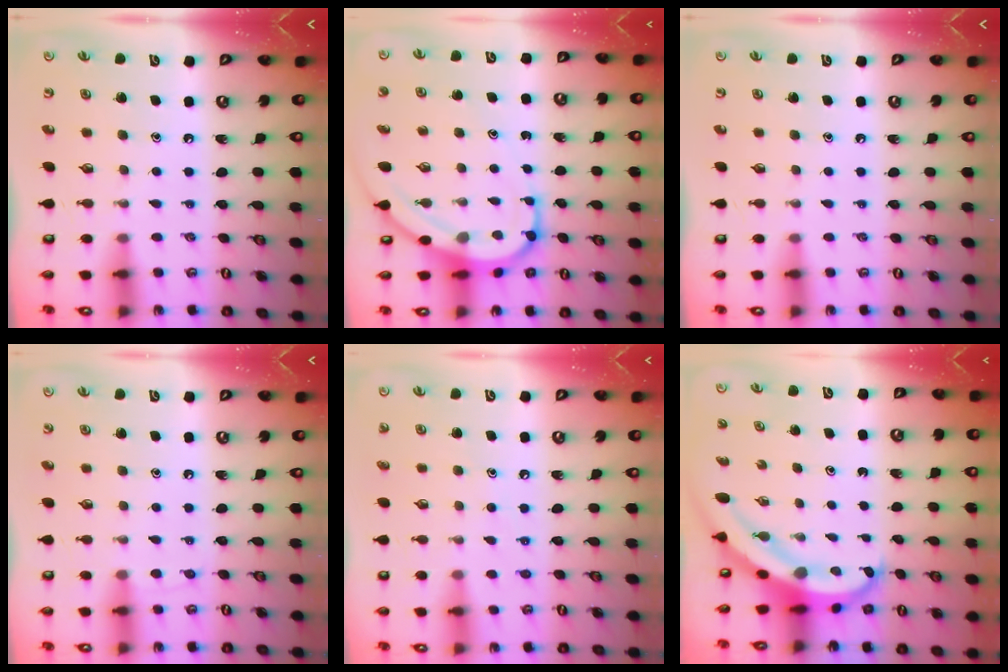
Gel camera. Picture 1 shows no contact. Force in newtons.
{"total": 8.9, "press": 8.9, "slide": 0.3}
{"total": 0.0}
{"total": 4.7, "press": 4.7, "slide": 0.6}
{"total": 6.9, "press": 6.9, "slide": 0.7}
{"total": 6.7, "press": 6.7, "slide": 0.8}